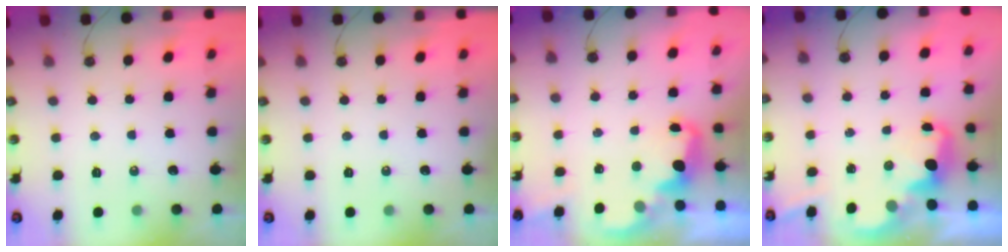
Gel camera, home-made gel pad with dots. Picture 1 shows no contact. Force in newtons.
{"total": 0.0}
{"total": 2.8, "press": 2.7, "slide": 0.7}
{"total": 2.6, "press": 2.6, "slide": 0.5}